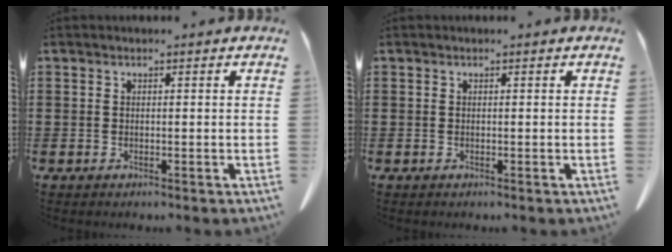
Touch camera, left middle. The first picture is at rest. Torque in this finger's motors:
{"motor_torque": [0.01, -0.07, 0.02, -0.01]}